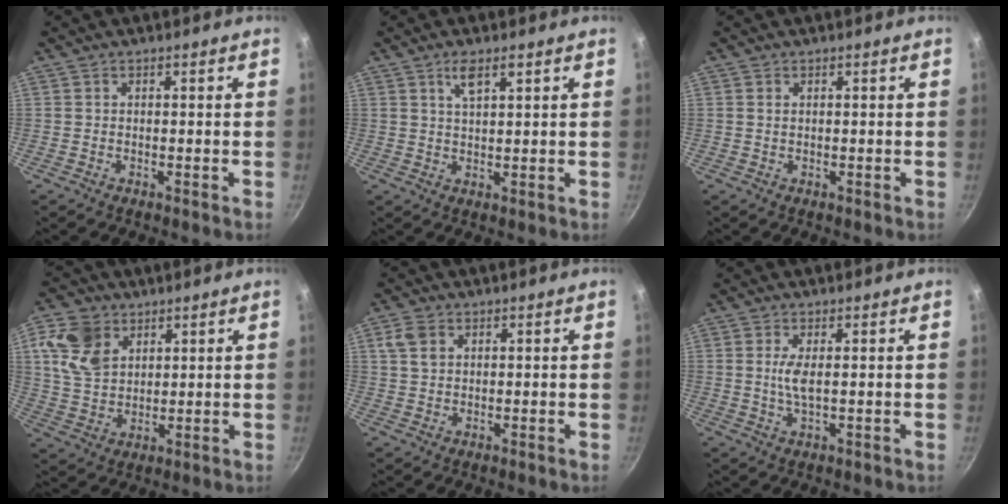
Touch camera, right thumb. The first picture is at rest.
{"total": 4.1, "force": [2.2, 1.3, 3.2], "torque": [-0.056, -0.006, 0.044]}
{"total": 0.7, "force": [0.3, 0.4, 0.5], "torque": [-0.009, 0.001, 0.004]}
{"total": 10.4, "force": [4.3, 7.5, 5.7], "torque": [-0.092, -0.007, 0.086]}
{"total": 4.1, "force": [1.4, 3.0, 2.3], "torque": [-0.034, 0.000, 0.026]}
{"total": 3.4, "force": [0.5, 0.9, 3.2], "torque": [-0.072, -0.003, 0.011]}